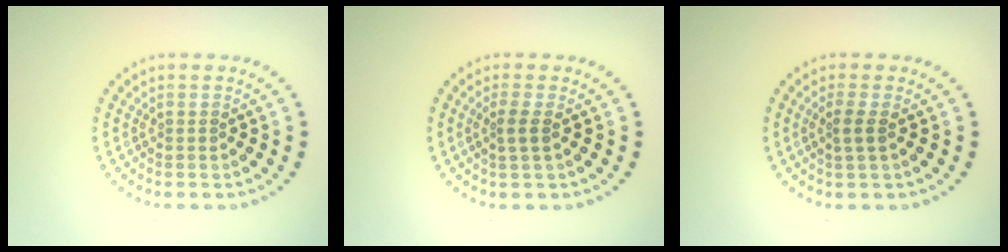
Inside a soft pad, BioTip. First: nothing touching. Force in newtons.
{"total": 1.5, "press": 1.2, "slide": 0.9}
{"total": 1.5, "press": 1.2, "slide": 0.9}